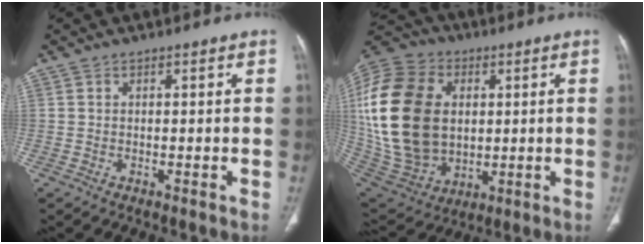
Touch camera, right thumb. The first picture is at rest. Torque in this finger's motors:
{"motor_torque": [-0.89, 2.30, 2.57, 0.20, 0.74]}